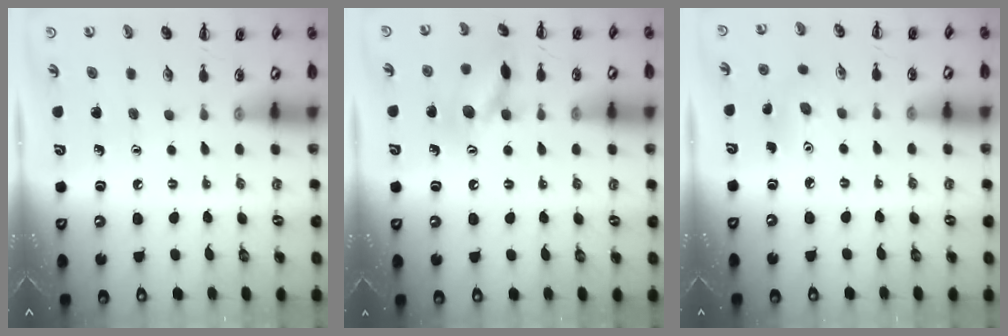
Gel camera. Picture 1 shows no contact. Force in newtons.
{"total": 12.4, "press": 12.3, "slide": 0.9}
{"total": 4.3, "press": 4.2, "slide": 1.1}